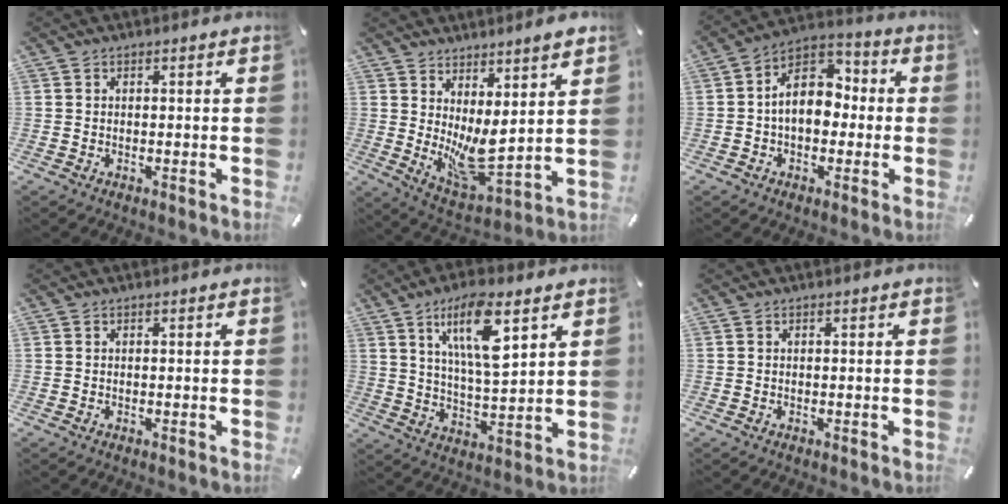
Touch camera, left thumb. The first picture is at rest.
{"total": 9.7, "force": [3.0, 3.1, 8.7], "torque": [-0.140, -0.068, 0.055]}
{"total": 10.6, "force": [-0.6, 7.8, 7.1], "torque": [-0.129, 0.011, -0.011]}
{"total": 0.0}
{"total": 13.8, "force": [7.4, 4.1, 10.9], "torque": [-0.200, -0.014, 0.125]}
{"total": 0.0}